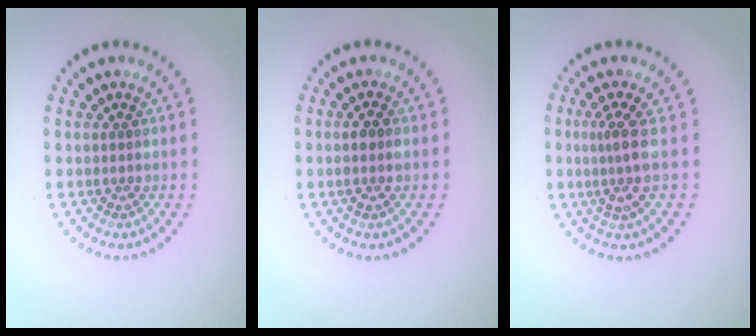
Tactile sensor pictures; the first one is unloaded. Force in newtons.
{"total": 1.5, "press": 1.4, "slide": 0.6}
{"total": 2.8, "press": 2.0, "slide": 2.0}